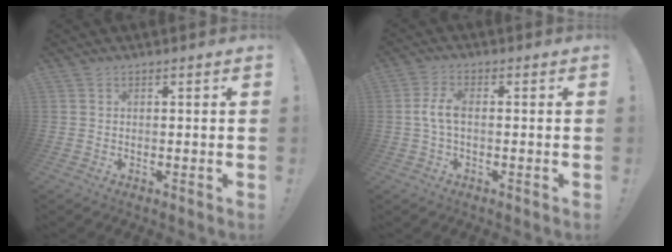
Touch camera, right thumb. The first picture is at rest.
{"total": 5.4, "force": [-0.2, 2.5, 4.8], "torque": [-0.109, 0.005, -0.005]}